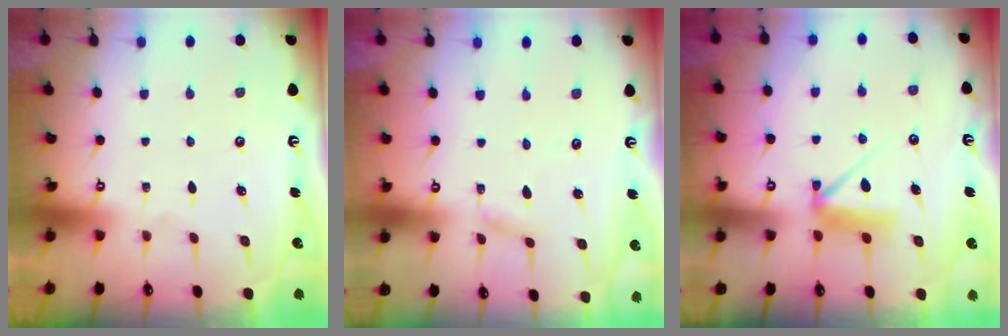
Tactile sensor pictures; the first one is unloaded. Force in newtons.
{"total": 2.9, "press": 2.9, "slide": 0.1}
{"total": 7.7, "press": 7.7, "slide": 0.4}